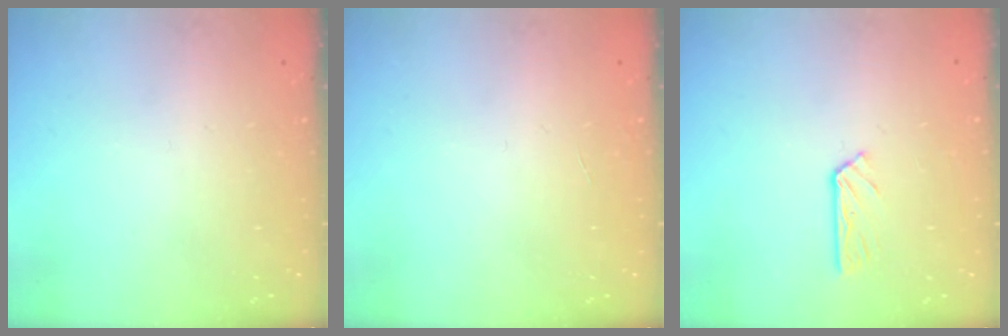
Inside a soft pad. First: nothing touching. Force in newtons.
{"total": 0.0}
{"total": 4.0, "press": 4.0, "slide": 0.2}